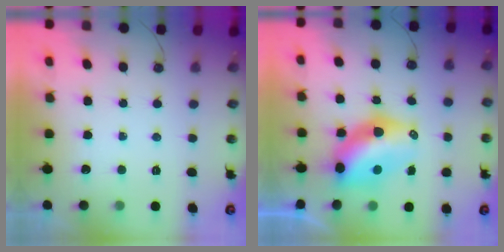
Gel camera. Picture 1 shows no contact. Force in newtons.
{"total": 10.8, "press": 10.8, "slide": 0.8}